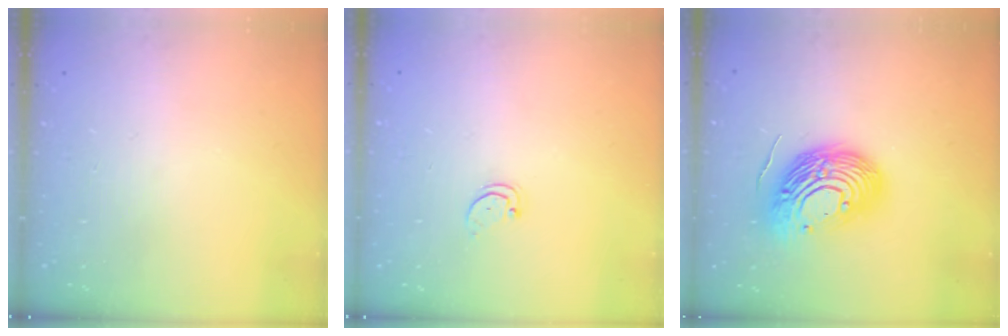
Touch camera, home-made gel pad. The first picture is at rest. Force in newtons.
{"total": 1.5, "press": 1.5, "slide": 0.3}
{"total": 15.3, "press": 15.1, "slide": 2.2}